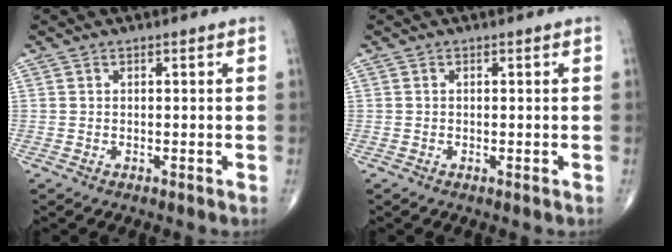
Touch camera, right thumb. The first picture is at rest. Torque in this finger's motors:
{"motor_torque": [0.43, -0.27, -0.33, -0.17, -0.02]}